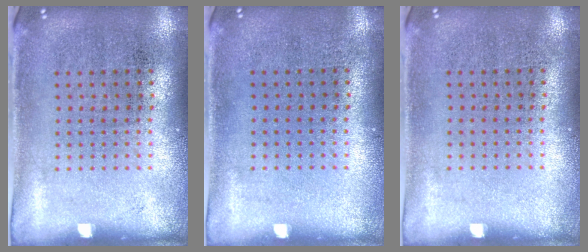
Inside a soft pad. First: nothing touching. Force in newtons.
{"total": 0.0}
{"total": 0.0}